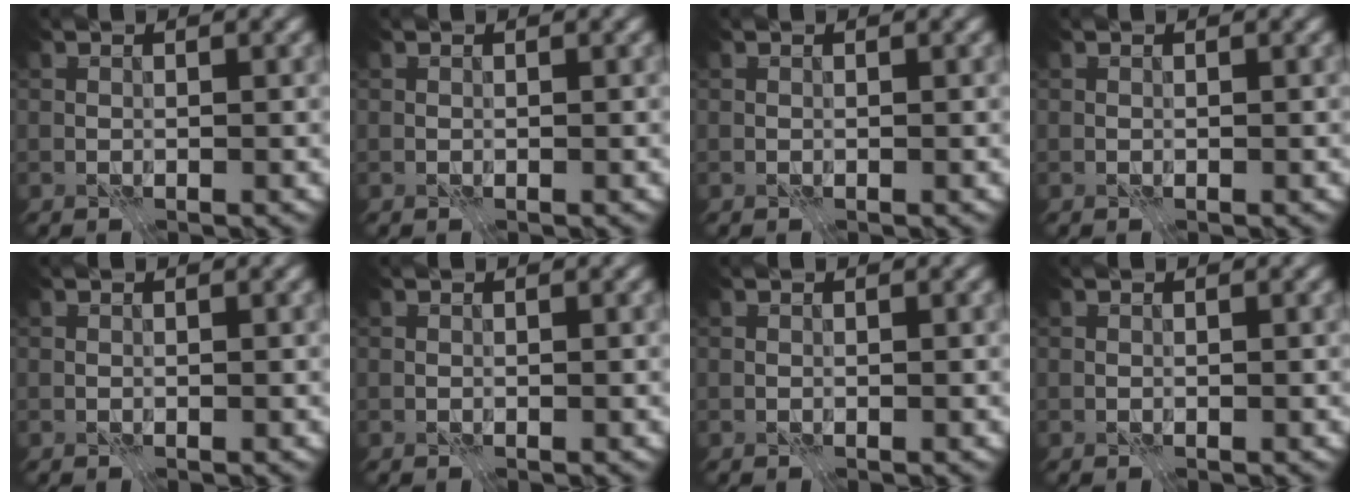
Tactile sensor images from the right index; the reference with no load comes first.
{"total": 0.0}
{"total": 0.0}
{"total": 0.0}
{"total": 0.0}
{"total": 0.0}
{"total": 0.0}
{"total": 0.0}